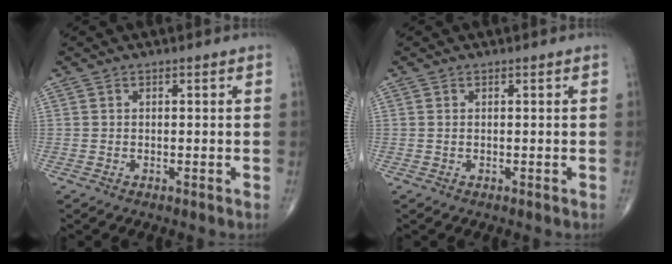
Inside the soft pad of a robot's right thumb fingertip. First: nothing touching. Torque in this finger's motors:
{"motor_torque": [-0.25, 0.00, -0.12, 0.00, -0.03]}